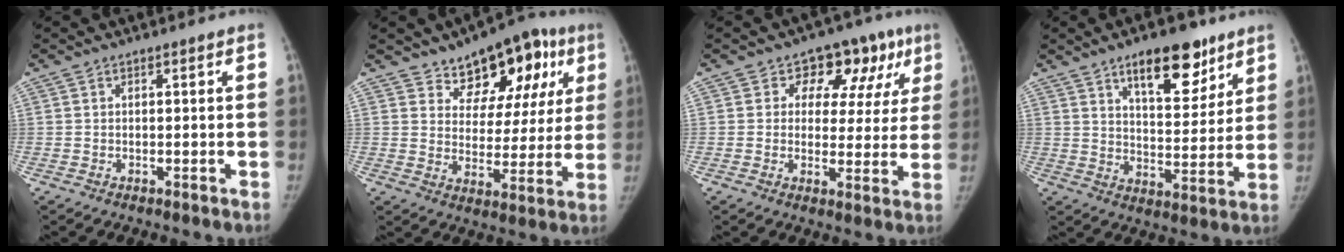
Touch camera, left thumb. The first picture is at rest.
{"total": 15.4, "force": [8.5, 9.0, 9.1], "torque": [-0.058, -0.022, 0.122]}
{"total": 12.2, "force": [5.9, 8.5, 6.4], "torque": [-0.007, -0.007, 0.066]}
{"total": 14.0, "force": [8.7, 6.0, 9.1], "torque": [-0.092, -0.046, 0.135]}